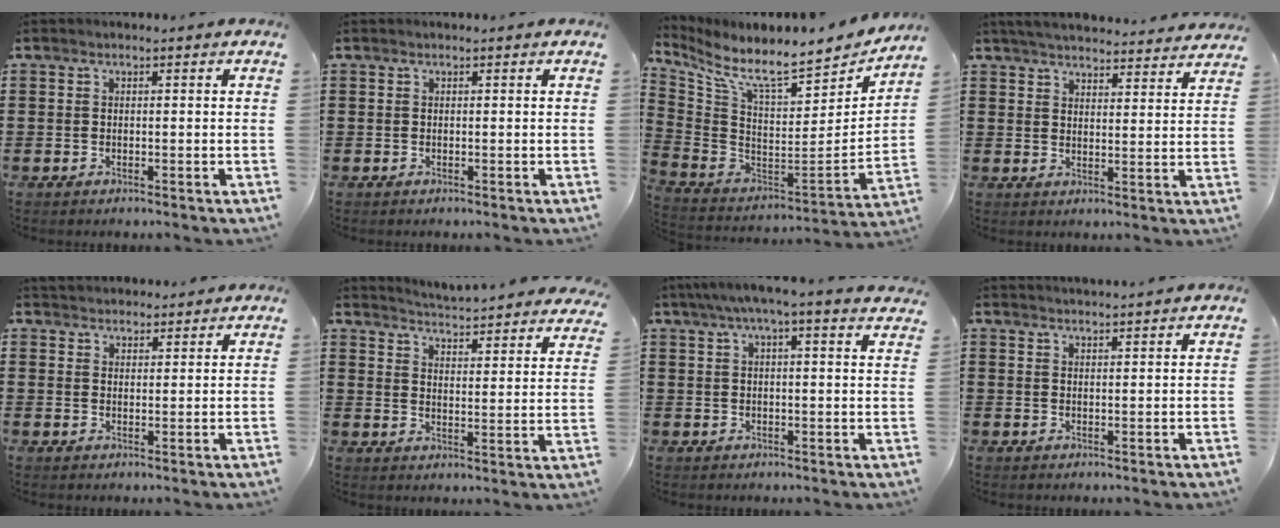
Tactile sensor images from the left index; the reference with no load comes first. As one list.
[{"total": 0.0}, {"total": 8.9, "force": [7.6, 1.1, 4.6], "torque": [-0.117, -0.077, 0.128]}, {"total": 4.7, "force": [4.6, 0.0, 0.8], "torque": [-0.032, -0.026, 0.083]}, {"total": 2.7, "force": [2.5, 0.7, -0.6], "torque": [0.004, -0.006, 0.049]}, {"total": 4.0, "force": [3.9, -0.9, 0.4], "torque": [-0.029, -0.041, 0.063]}, {"total": 4.3, "force": [3.4, -0.1, 2.6], "torque": [-0.061, -0.006, 0.060]}, {"total": 2.0, "force": [1.9, -0.6, 0.0], "torque": [-0.004, -0.007, 0.039]}]